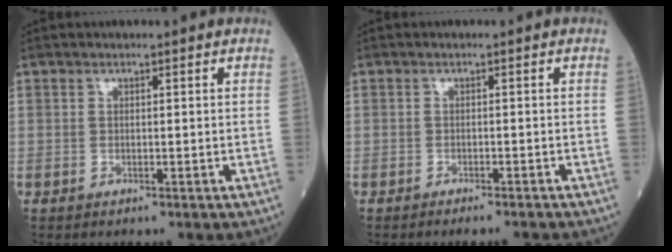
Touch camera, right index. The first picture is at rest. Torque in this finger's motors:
{"motor_torque": [-0.01, 0.03, -0.03, 0.00]}